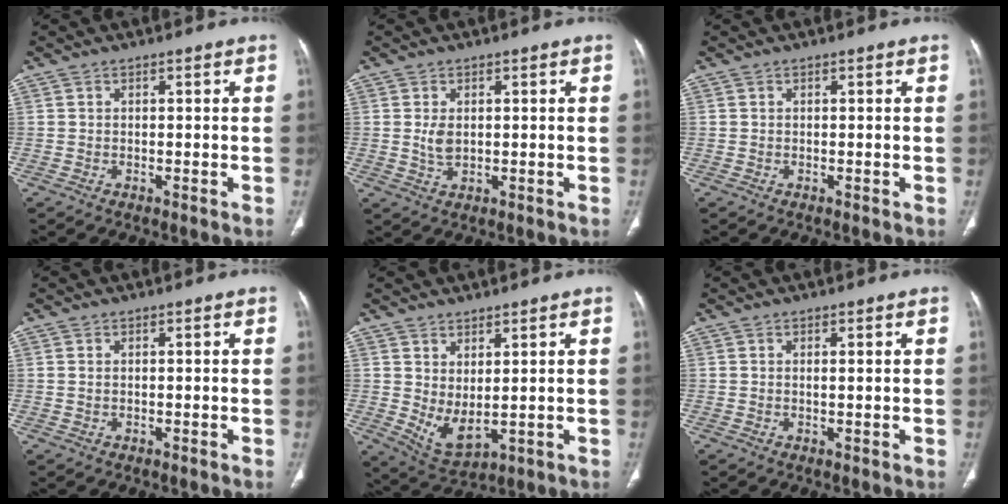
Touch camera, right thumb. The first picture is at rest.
{"total": 2.8, "force": [0.4, 1.7, 2.3], "torque": [-0.046, -0.008, 0.012]}
{"total": 0.0}
{"total": 0.6, "force": [0.1, 0.3, 0.4], "torque": [-0.013, 0.001, 0.004]}
{"total": 6.4, "force": [1.4, 2.9, 5.5], "torque": [-0.100, -0.023, 0.044]}
{"total": 0.8, "force": [0.3, 0.1, 0.7], "torque": [-0.015, -0.001, 0.004]}